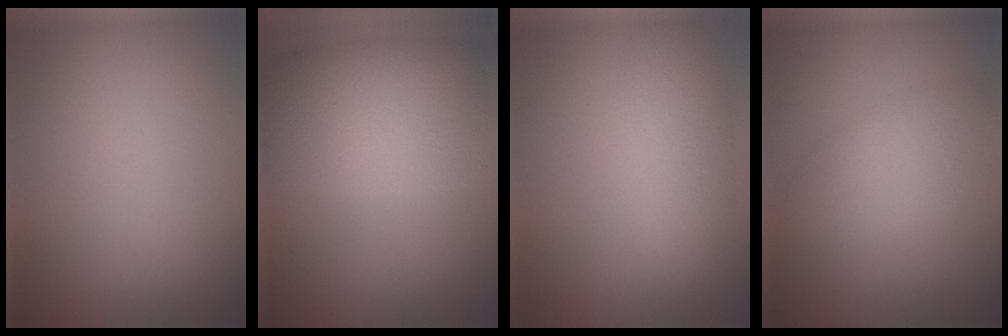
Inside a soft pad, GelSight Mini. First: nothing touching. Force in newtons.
{"total": 10.8, "press": 10.8, "slide": 0.4}
{"total": 4.0, "press": 4.0, "slide": 0.3}
{"total": 4.2, "press": 4.2, "slide": 0.1}